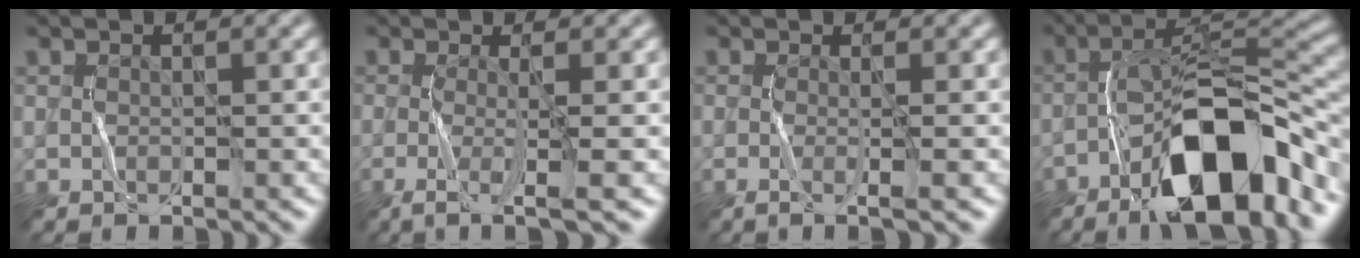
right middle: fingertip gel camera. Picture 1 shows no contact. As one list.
[{"total": 3.6, "force": [-1.1, 0.6, 3.4], "torque": [-0.060, -0.002, -0.025]}, {"total": 2.1, "force": [-0.3, 0.5, 2.0], "torque": [-0.029, -0.001, -0.012]}, {"total": 11.9, "force": [-6.7, 3.6, 9.1], "torque": [-0.139, 0.028, -0.118]}]